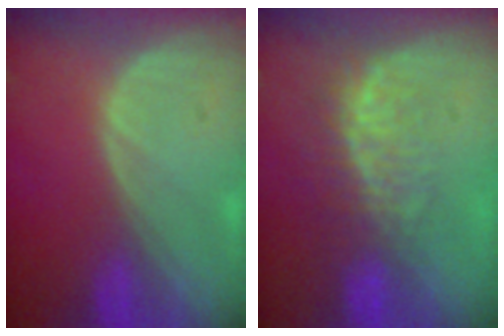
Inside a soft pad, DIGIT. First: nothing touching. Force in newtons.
{"total": 7.5, "press": 7.0, "slide": 2.8}